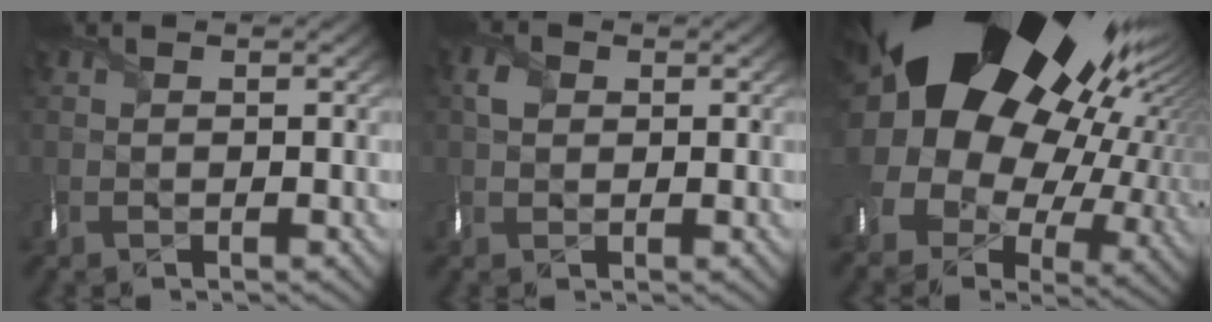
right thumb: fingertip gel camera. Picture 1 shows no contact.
{"total": 2.4, "force": [0.8, 1.9, 1.3], "torque": [-0.033, 0.007, 0.010]}
{"total": 23.5, "force": [8.0, 15.7, 15.5], "torque": [-0.297, -0.015, 0.159]}